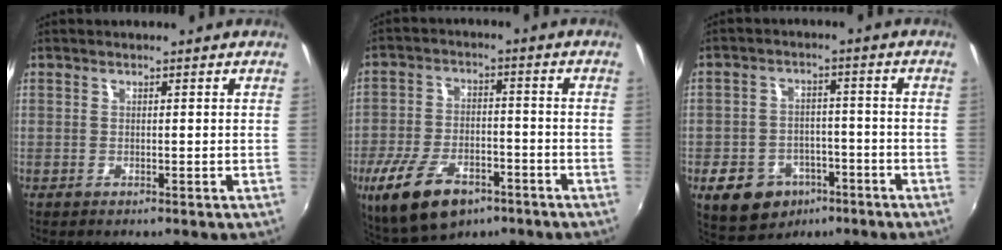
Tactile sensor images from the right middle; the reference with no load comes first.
{"total": 14.0, "force": [-8.3, 6.9, 8.9], "torque": [-0.195, -0.020, -0.141]}
{"total": 11.8, "force": [-6.7, 8.2, 5.1], "torque": [-0.125, 0.015, -0.086]}